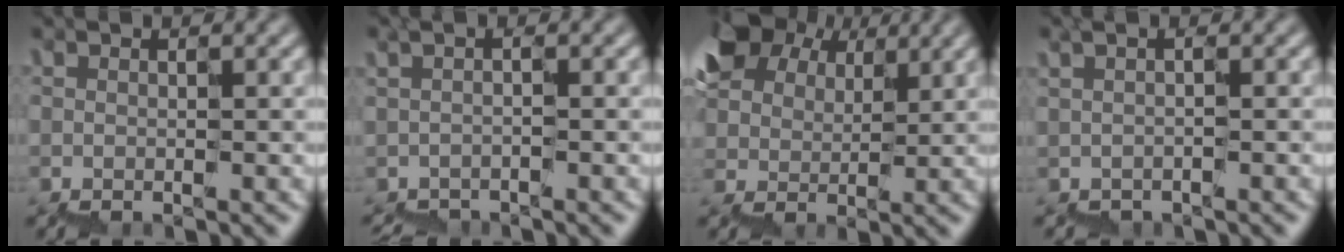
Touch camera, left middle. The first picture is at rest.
{"total": 1.2, "force": [-1.1, 0.1, 0.5], "torque": [-0.009, -0.004, -0.020]}
{"total": 11.5, "force": [5.9, 8.3, 5.2], "torque": [-0.130, 0.034, 0.100]}
{"total": 0.5, "force": [0.1, 0.1, 0.5], "torque": [-0.012, -0.005, 0.001]}